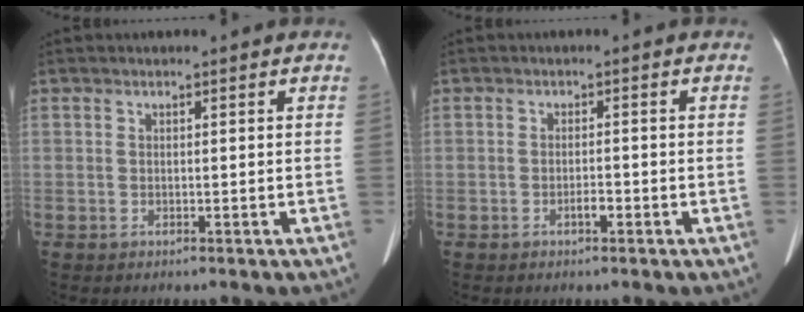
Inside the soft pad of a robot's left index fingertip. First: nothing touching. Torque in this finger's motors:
{"motor_torque": [0.35, 0.27, 0.19, 0.05]}